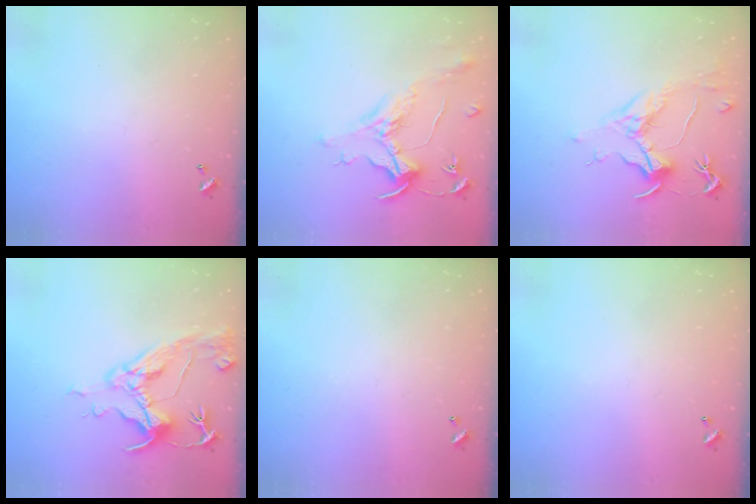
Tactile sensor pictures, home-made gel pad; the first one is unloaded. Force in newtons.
{"total": 1.5, "press": 1.3, "slide": 0.7}
{"total": 1.6, "press": 1.3, "slide": 0.9}
{"total": 8.7, "press": 8.5, "slide": 1.4}
{"total": 0.0}
{"total": 0.0}